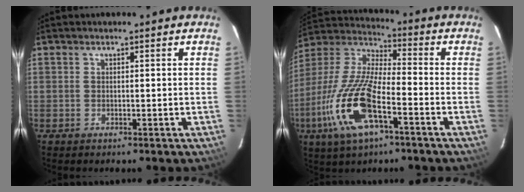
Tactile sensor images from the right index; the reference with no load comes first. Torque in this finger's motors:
{"motor_torque": [1.90, -0.24, 1.05, 0.21]}